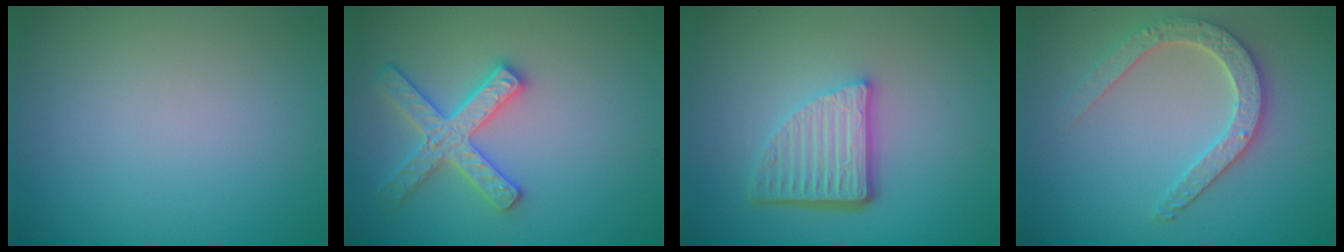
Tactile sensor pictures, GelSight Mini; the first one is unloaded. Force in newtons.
{"total": 3.6, "press": 3.5, "slide": 1.0}
{"total": 5.2, "press": 3.6, "slide": 3.7}
{"total": 3.6, "press": 3.2, "slide": 1.7}